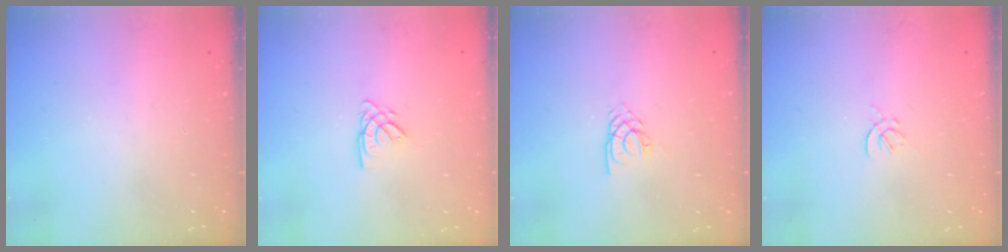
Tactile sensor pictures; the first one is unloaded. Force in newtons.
{"total": 2.7, "press": 2.7, "slide": 0.3}
{"total": 2.1, "press": 2.1, "slide": 0.2}
{"total": 1.6, "press": 1.5, "slide": 0.6}